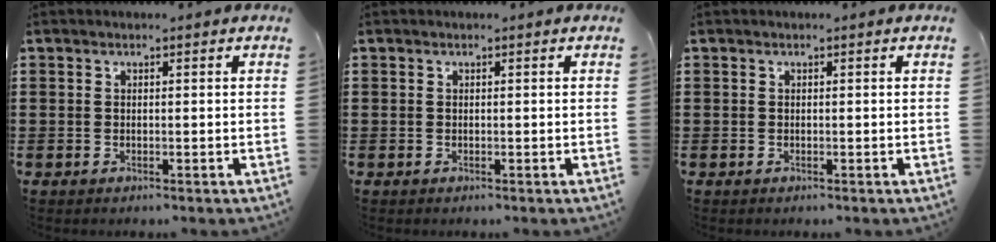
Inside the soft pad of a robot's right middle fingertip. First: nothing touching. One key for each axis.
{"total": 0.0}
{"total": 0.0}